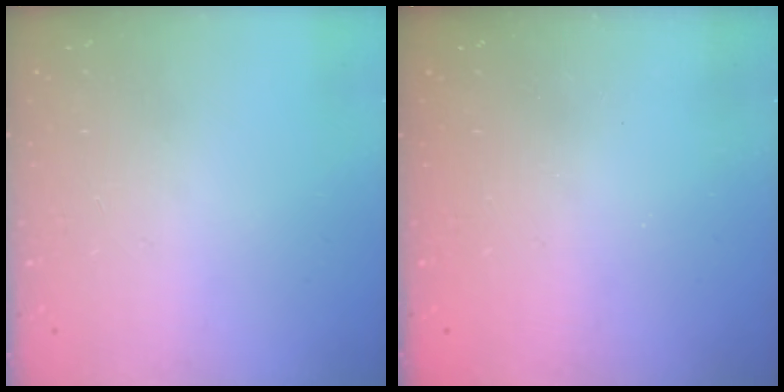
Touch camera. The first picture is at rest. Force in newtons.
{"total": 2.6, "press": 2.5, "slide": 0.9}